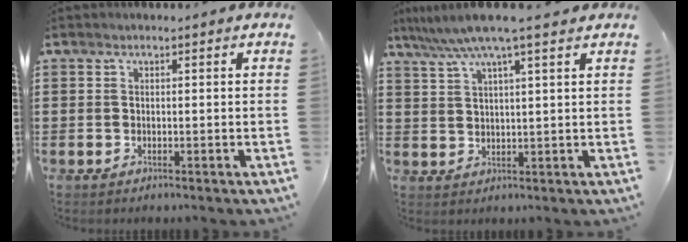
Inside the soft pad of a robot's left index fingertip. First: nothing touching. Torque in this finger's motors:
{"motor_torque": [1.48, -0.66, 0.62, 0.21]}